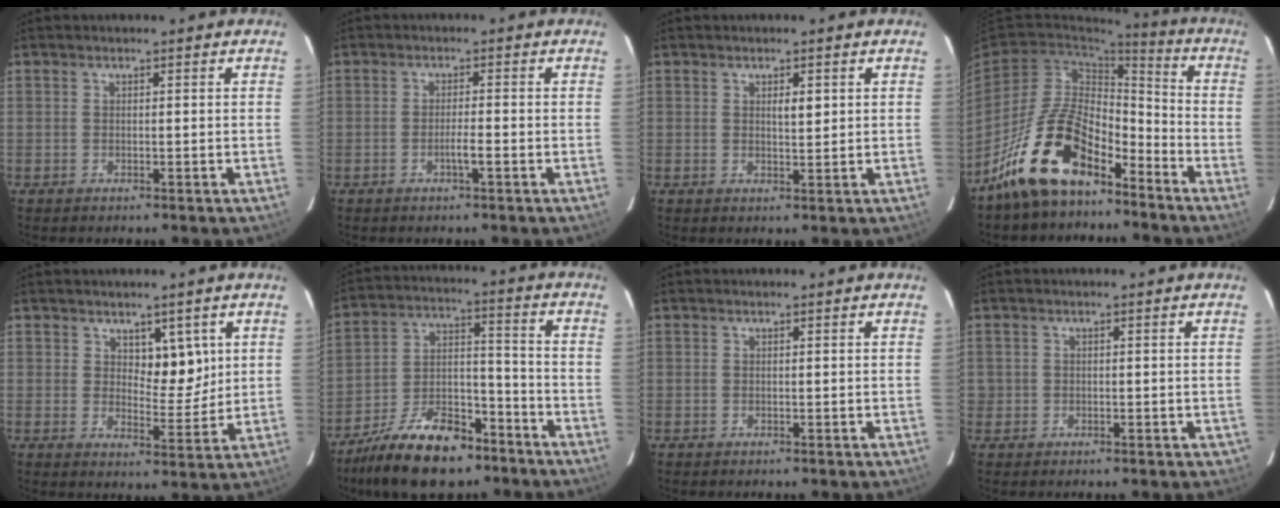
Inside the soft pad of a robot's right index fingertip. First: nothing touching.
{"total": 2.1, "force": [-0.9, -0.1, 1.8], "torque": [-0.032, -0.001, -0.017]}
{"total": 2.0, "force": [0.7, 0.6, 1.7], "torque": [-0.028, -0.001, 0.012]}
{"total": 13.1, "force": [-9.7, 5.3, 7.2], "torque": [-0.140, 0.021, -0.181]}
{"total": 5.4, "force": [2.3, 2.8, 4.1], "torque": [-0.053, -0.003, 0.039]}
{"total": 15.4, "force": [-11.4, 5.2, 9.0], "torque": [-0.161, 0.012, -0.199]}
{"total": 0.0}
{"total": 1.6, "force": [-0.3, 1.5, 0.3], "torque": [0.003, 0.007, 0.001]}